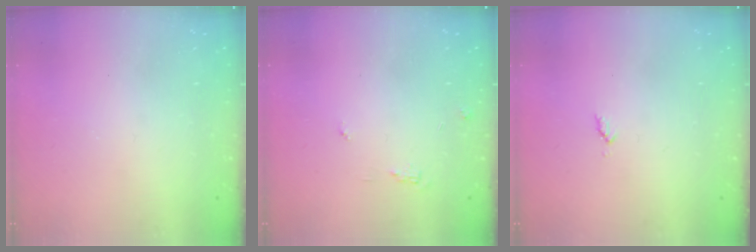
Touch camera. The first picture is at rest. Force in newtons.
{"total": 5.3, "press": 5.3, "slide": 0.5}
{"total": 3.5, "press": 3.4, "slide": 0.5}